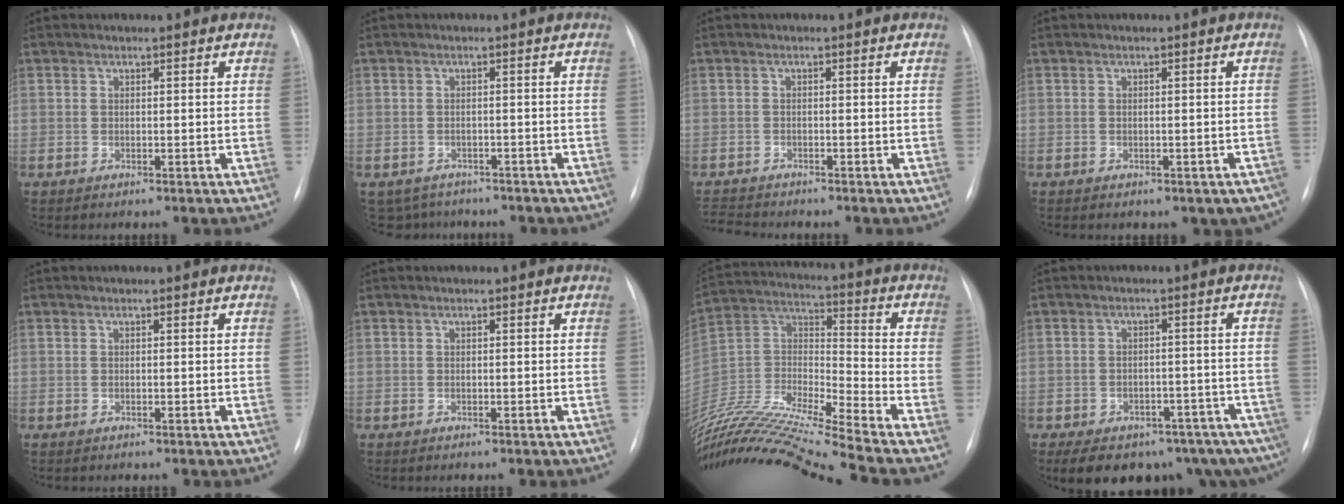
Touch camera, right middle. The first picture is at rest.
{"total": 5.4, "force": [-4.6, 2.8, 0.5], "torque": [-0.008, 0.003, -0.057]}
{"total": 2.8, "force": [-2.8, -0.1, 0.1], "torque": [-0.007, -0.018, -0.049]}
{"total": 6.2, "force": [-4.7, 3.0, 2.8], "torque": [-0.018, 0.018, -0.049]}
{"total": 0.0}
{"total": 0.0}
{"total": 23.5, "force": [-20.9, -1.9, 10.7], "torque": [-0.236, -0.017, -0.381]}
{"total": 20.5, "force": [-14.4, 10.9, 9.6], "torque": [-0.139, 0.009, -0.162]}